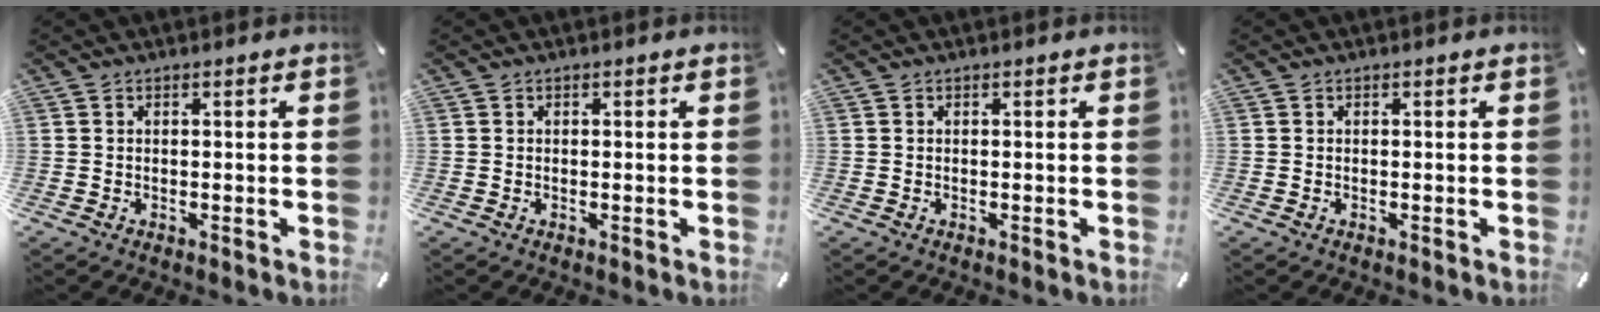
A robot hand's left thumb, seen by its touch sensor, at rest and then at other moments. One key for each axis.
{"total": 0.0}
{"total": 0.0}
{"total": 0.0}